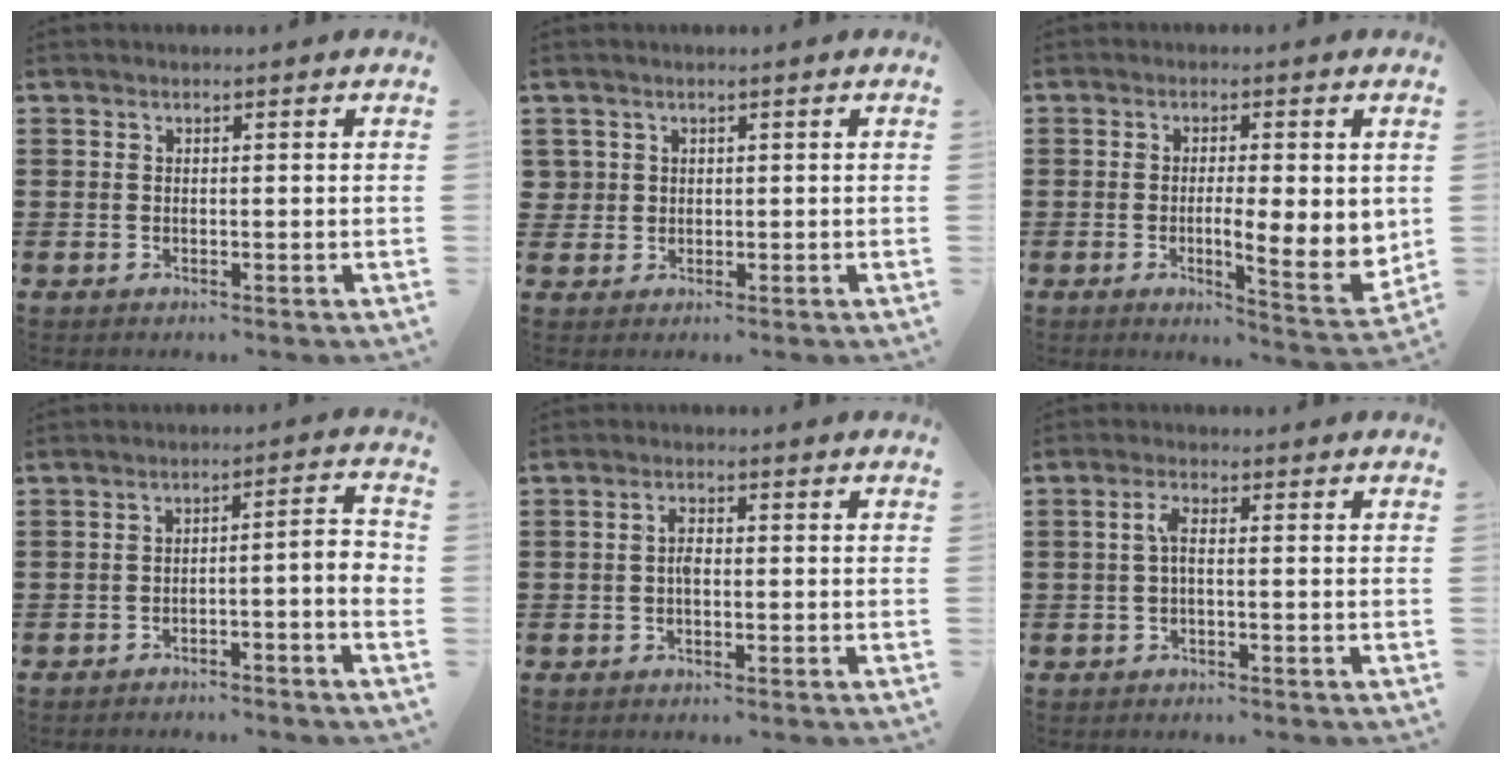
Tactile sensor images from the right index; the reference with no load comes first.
{"total": 1.8, "force": [0.5, 1.7, 0.2], "torque": [-0.012, 0.008, 0.008]}
{"total": 7.5, "force": [-0.2, 2.2, 7.2], "torque": [-0.102, -0.012, -0.002]}
{"total": 3.6, "force": [-2.9, -0.1, 2.2], "torque": [-0.038, -0.003, -0.058]}
{"total": 2.2, "force": [-0.3, 0.9, 2.0], "torque": [-0.047, -0.001, -0.009]}
{"total": 2.3, "force": [-0.3, 0.6, 2.3], "torque": [-0.052, 0.000, -0.010]}